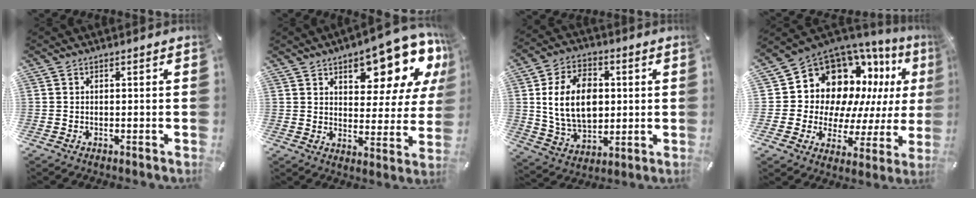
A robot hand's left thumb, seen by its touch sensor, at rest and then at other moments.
{"total": 15.9, "force": [10.3, 7.2, 9.8], "torque": [-0.115, -0.078, 0.168]}
{"total": 14.7, "force": [1.6, 10.7, 9.9], "torque": [-0.208, 0.010, 0.026]}
{"total": 15.1, "force": [7.8, 11.3, 6.3], "torque": [-0.097, -0.089, 0.151]}